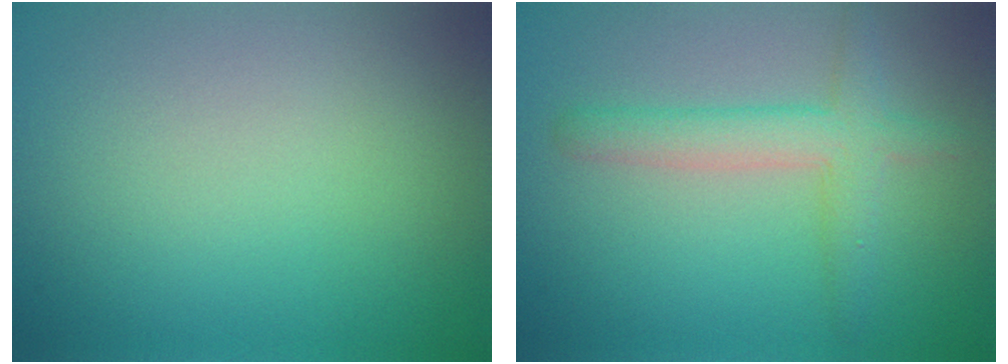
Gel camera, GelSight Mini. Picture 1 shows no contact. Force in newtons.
{"total": 3.5, "press": 3.5, "slide": 0.2}